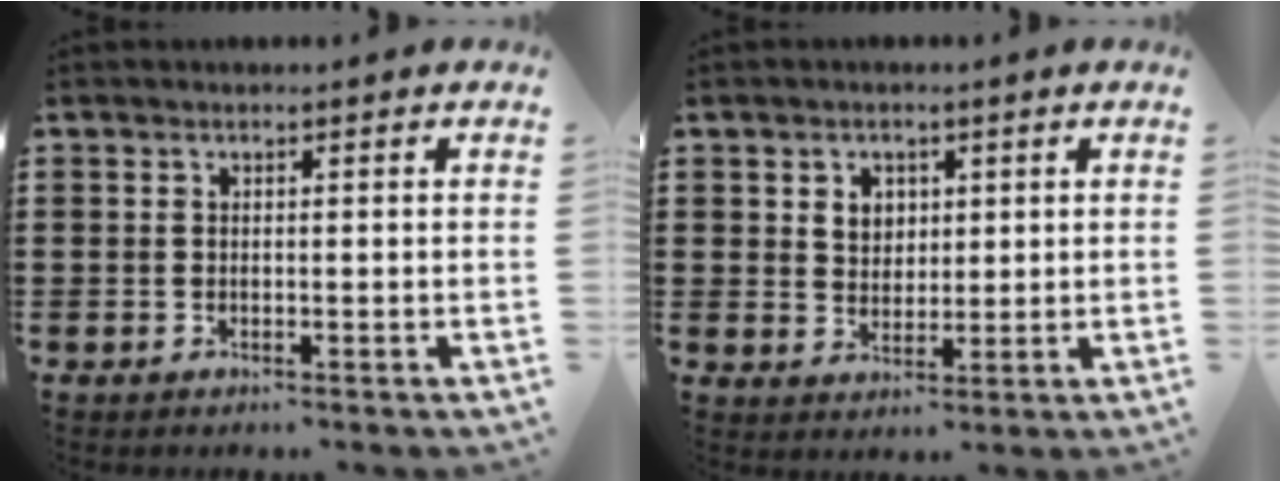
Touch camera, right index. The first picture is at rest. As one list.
[{"total": 3.1, "force": [1.4, 2.6, 0.9], "torque": [-0.029, 0.011, 0.023]}]